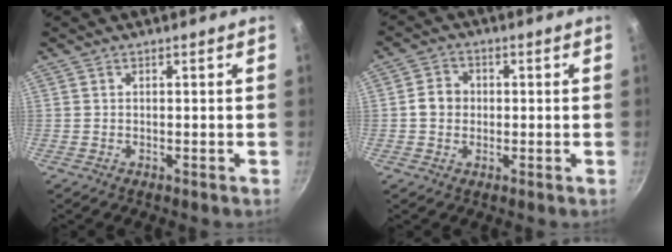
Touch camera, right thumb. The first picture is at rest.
{"total": 4.6, "force": [-0.1, 4.1, 2.2], "torque": [-0.027, 0.012, -0.007]}